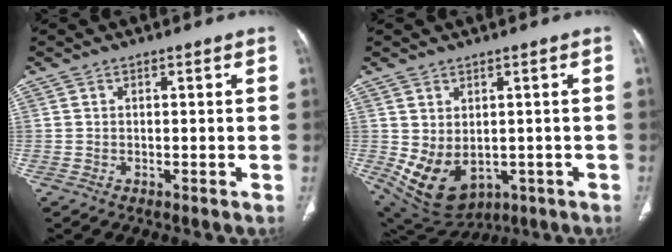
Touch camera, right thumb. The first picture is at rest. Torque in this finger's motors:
{"motor_torque": [-0.37, 0.78, -0.14, 0.02, 0.36]}